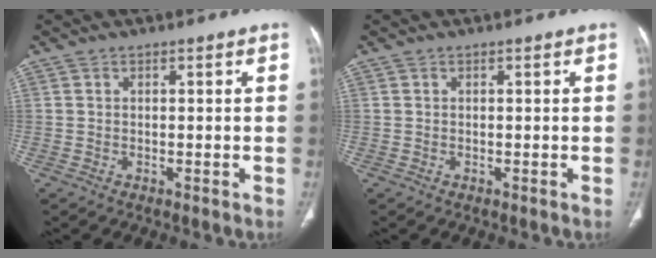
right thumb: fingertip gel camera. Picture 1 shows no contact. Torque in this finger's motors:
{"motor_torque": [0.01, 0.00, -0.02, 0.46, 0.01]}